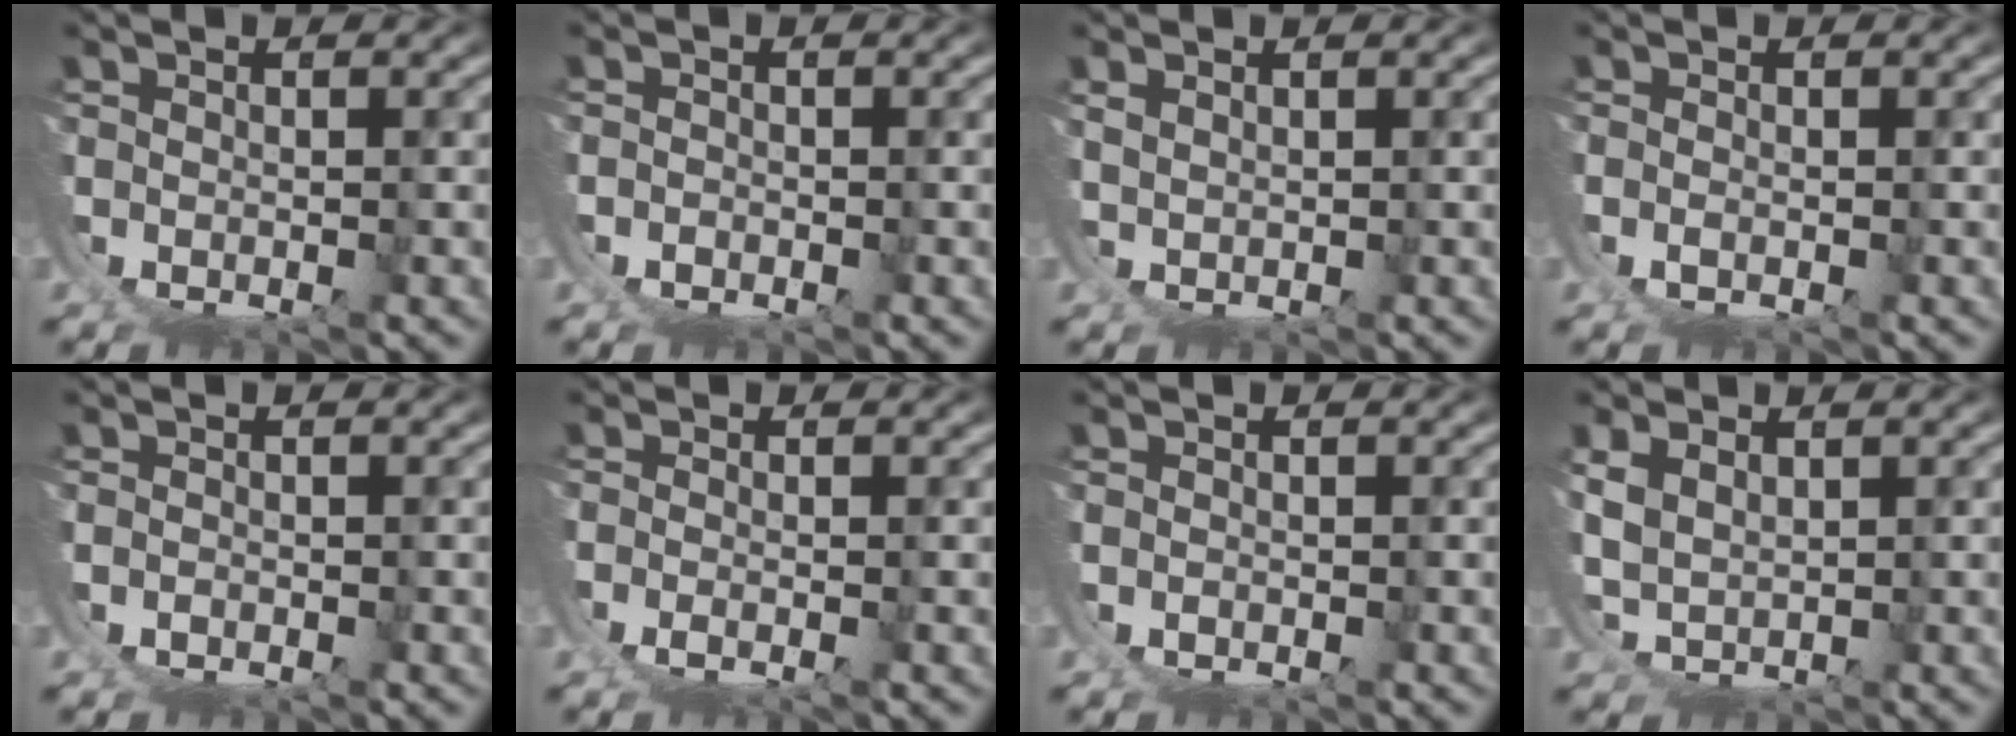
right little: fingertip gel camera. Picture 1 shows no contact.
{"total": 2.0, "force": [0.0, 1.9, 0.5], "torque": [-0.023, -0.002, -0.002]}
{"total": 1.6, "force": [1.4, -0.6, -0.5], "torque": [0.012, 0.006, 0.024]}
{"total": 0.9, "force": [0.5, -0.1, 0.7], "torque": [-0.015, -0.001, 0.013]}
{"total": 1.3, "force": [0.2, 1.2, 0.5], "torque": [-0.014, 0.000, 0.002]}
{"total": 1.6, "force": [0.4, 0.4, 1.5], "torque": [-0.040, -0.010, 0.013]}
{"total": 0.7, "force": [0.3, 0.6, 0.3], "torque": [-0.008, 0.001, 0.005]}
{"total": 3.1, "force": [3.1, -0.1, 0.4], "torque": [-0.018, -0.001, 0.061]}